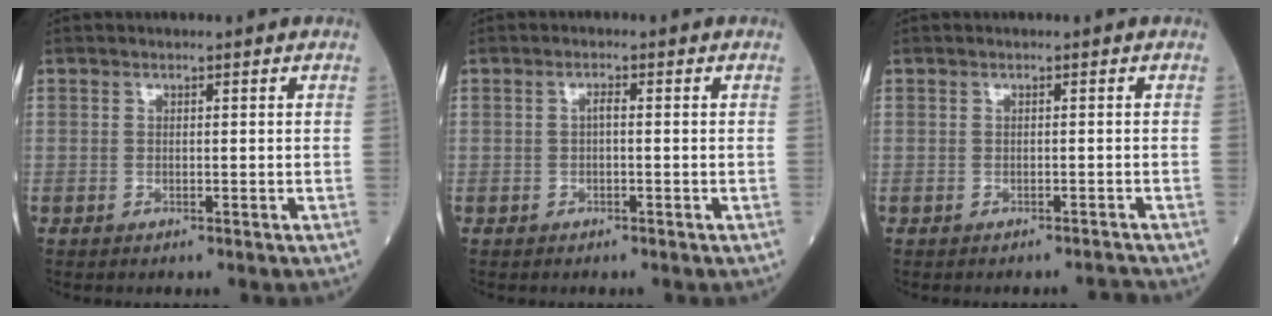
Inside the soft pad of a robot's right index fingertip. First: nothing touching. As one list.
[{"total": 1.0, "force": [-0.1, 0.3, 1.0], "torque": [-0.018, 0.004, -0.004]}, {"total": 1.2, "force": [-1.2, -0.3, 0.1], "torque": [-0.004, -0.003, -0.012]}]